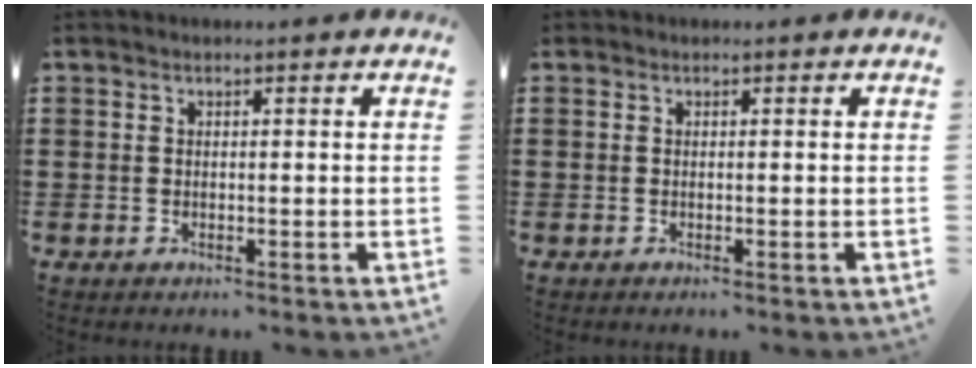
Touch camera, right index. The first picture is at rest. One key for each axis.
{"total": 0.0}